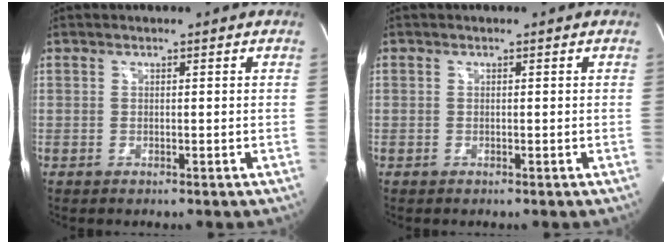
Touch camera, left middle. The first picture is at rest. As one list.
[{"total": 0.0}]